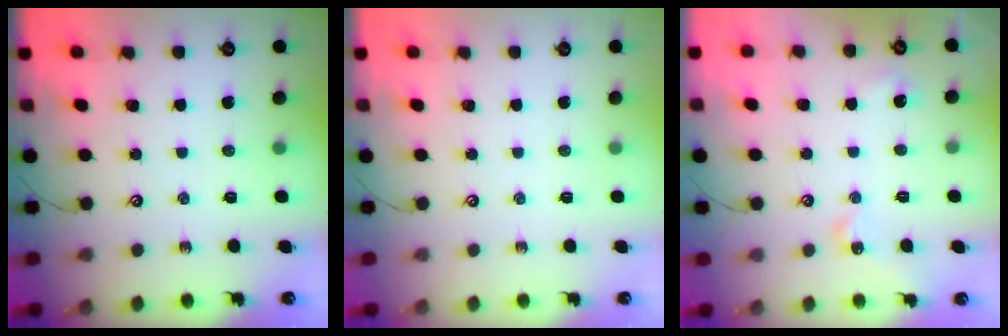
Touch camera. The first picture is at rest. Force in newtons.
{"total": 0.0}
{"total": 3.7, "press": 3.6, "slide": 0.6}